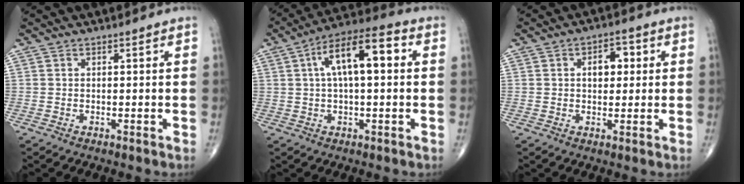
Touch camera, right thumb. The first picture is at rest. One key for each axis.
{"total": 12.7, "fx": 2.6, "fy": 4.9, "fz": 11.4, "tx": -0.188, "ty": 0.033, "tz": 0.033}
{"total": 5.3, "fx": 1.1, "fy": 3.4, "fz": 3.9, "tx": -0.037, "ty": 0.008, "tz": 0.012}